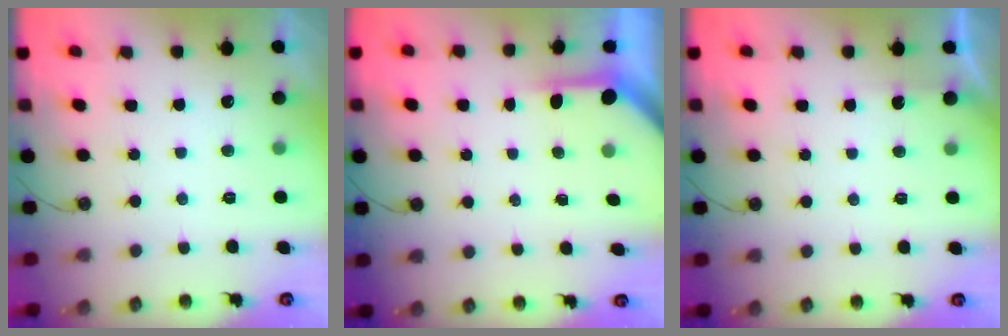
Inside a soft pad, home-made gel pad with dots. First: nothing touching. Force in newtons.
{"total": 3.8, "press": 3.8, "slide": 0.3}
{"total": 1.5, "press": 1.4, "slide": 0.3}